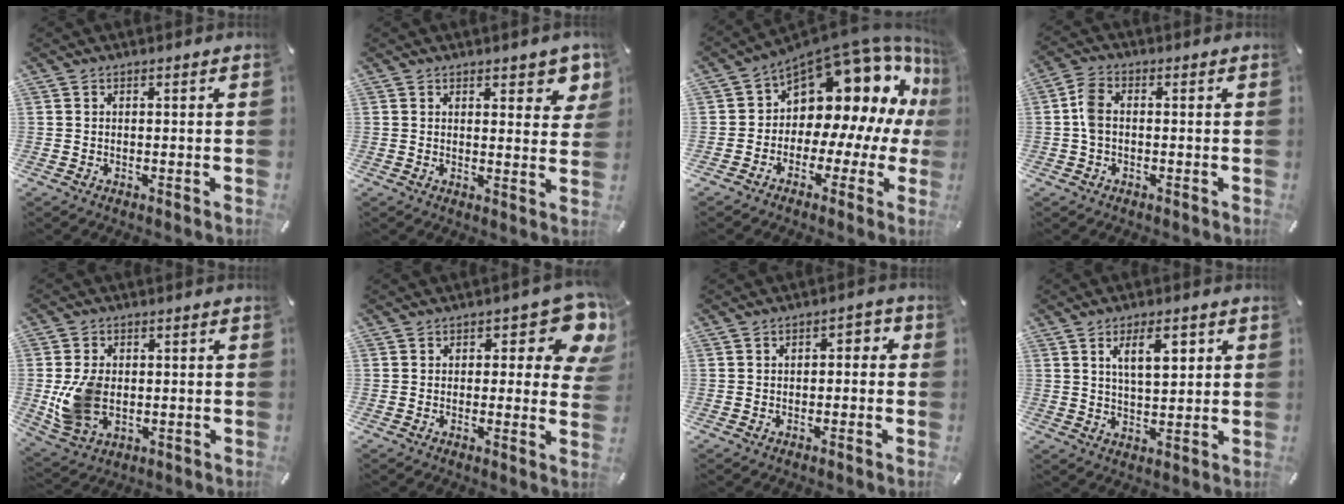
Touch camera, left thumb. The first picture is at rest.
{"total": 5.6, "force": [4.0, 2.8, 2.8], "torque": [-0.018, -0.027, 0.064]}
{"total": 14.6, "force": [6.4, 9.7, 8.7], "torque": [-0.113, -0.076, 0.108]}
{"total": 4.5, "force": [-0.2, 2.8, 3.5], "torque": [-0.077, 0.005, -0.005]}
{"total": 10.0, "force": [-0.6, 7.5, 6.7], "torque": [-0.153, 0.002, -0.008]}
{"total": 10.5, "force": [4.4, 5.0, 8.1], "torque": [-0.087, -0.030, 0.073]}
{"total": 2.6, "force": [-1.1, 1.8, 1.5], "torque": [-0.030, 0.017, -0.027]}
{"total": 8.1, "force": [3.5, 3.8, 6.3], "torque": [-0.094, -0.007, 0.052]}